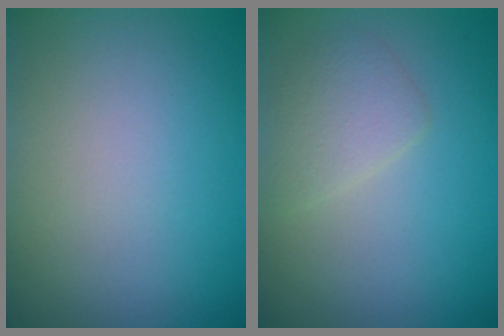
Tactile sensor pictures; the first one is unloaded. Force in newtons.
{"total": 2.2, "press": 2.2, "slide": 0.0}